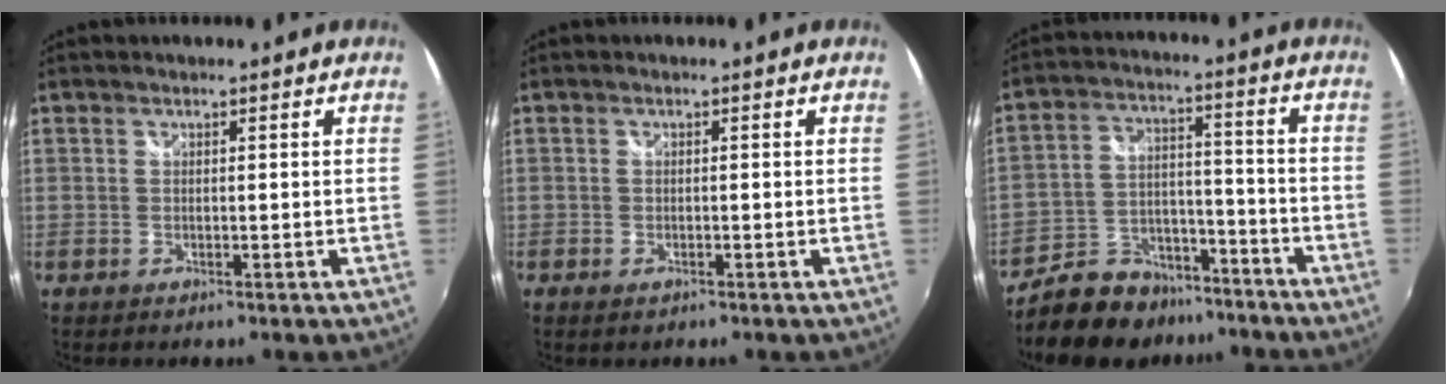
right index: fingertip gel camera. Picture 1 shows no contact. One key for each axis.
{"total": 1.2, "fx": -0.8, "fy": 0.7, "fz": 0.6, "tx": -0.012, "ty": -0.004, "tz": -0.015}
{"total": 16.2, "fx": -12.6, "fy": 8.5, "fz": 5.7, "tx": -0.135, "ty": 0.040, "tz": -0.189}